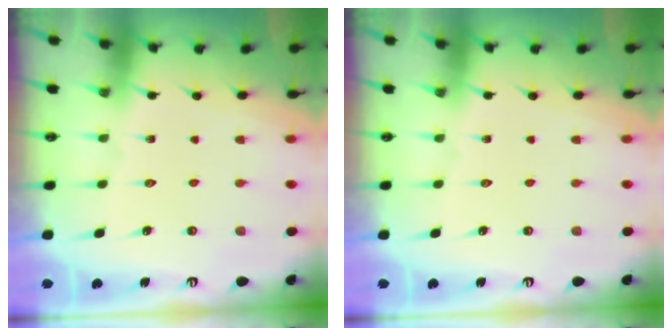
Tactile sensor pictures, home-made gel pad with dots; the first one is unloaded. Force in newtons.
{"total": 0.0}